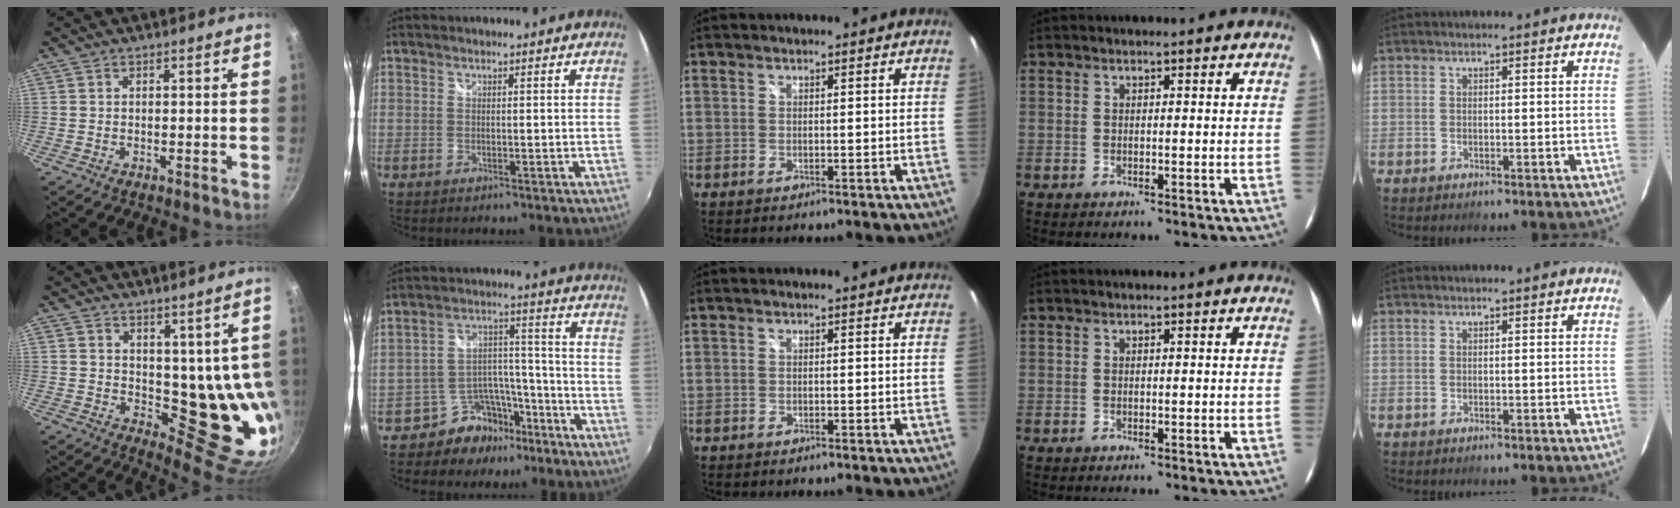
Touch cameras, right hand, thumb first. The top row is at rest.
{"thumb": {"total": 12.1, "force": [4.0, 6.8, 9.2], "torque": [-0.082, -0.043, 0.074]}, "index": {"total": 9.5, "force": [-7.2, 6.0, 1.8], "torque": [-0.026, 0.053, -0.111]}}